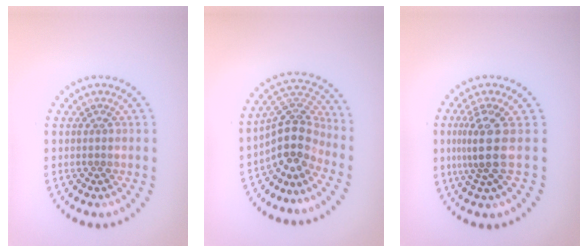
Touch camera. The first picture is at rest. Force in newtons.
{"total": 4.3, "press": 3.3, "slide": 2.8}
{"total": 3.5, "press": 2.5, "slide": 2.3}